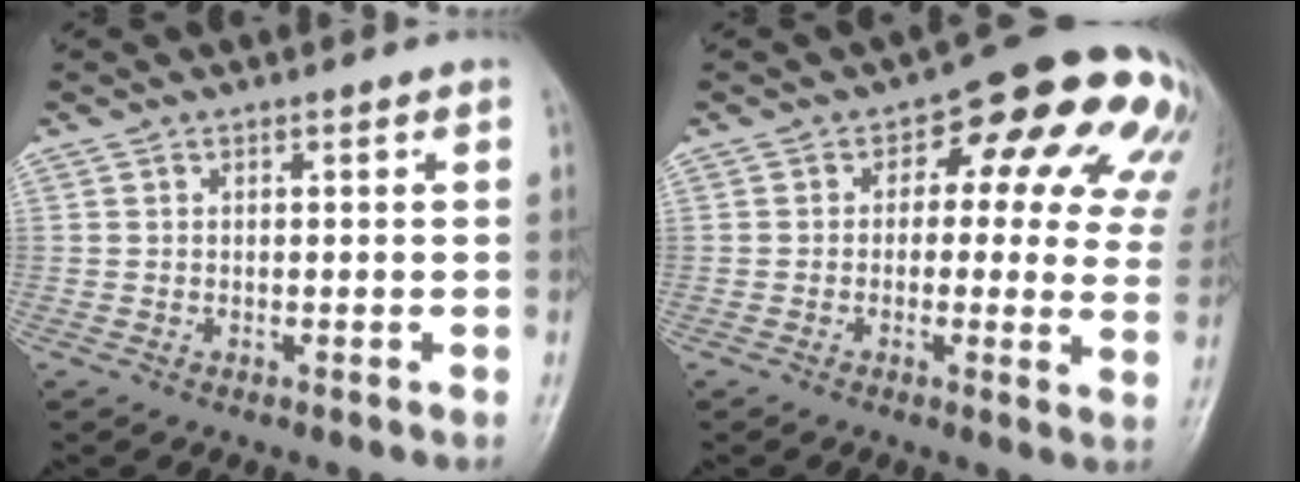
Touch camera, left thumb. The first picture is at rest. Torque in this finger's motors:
{"motor_torque": [0.68, 0.30, 0.10, -0.28, 0.06]}